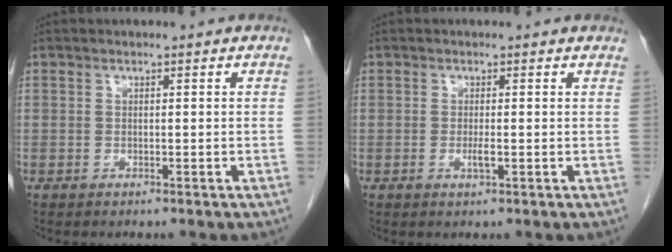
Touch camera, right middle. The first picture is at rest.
{"total": 2.9, "force": [-0.2, 0.1, 2.9], "torque": [-0.056, -0.004, -0.003]}